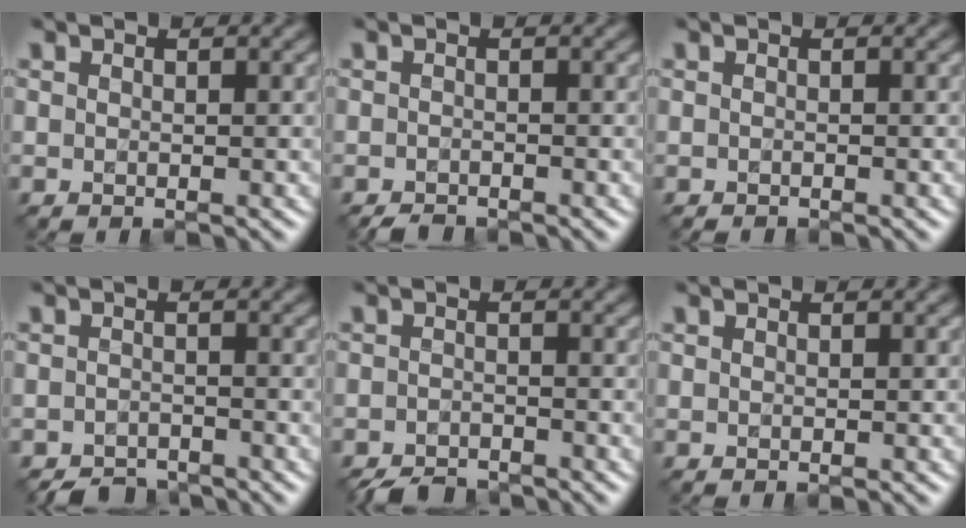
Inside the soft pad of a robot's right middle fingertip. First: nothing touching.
{"total": 1.6, "force": [-1.4, 0.4, 0.5], "torque": [-0.007, -0.005, -0.027]}
{"total": 0.0}
{"total": 3.1, "force": [-3.0, 0.8, 0.3], "torque": [0.000, -0.005, -0.051]}
{"total": 3.4, "force": [-3.3, 0.6, 0.8], "torque": [-0.009, -0.008, -0.061]}
{"total": 0.0}